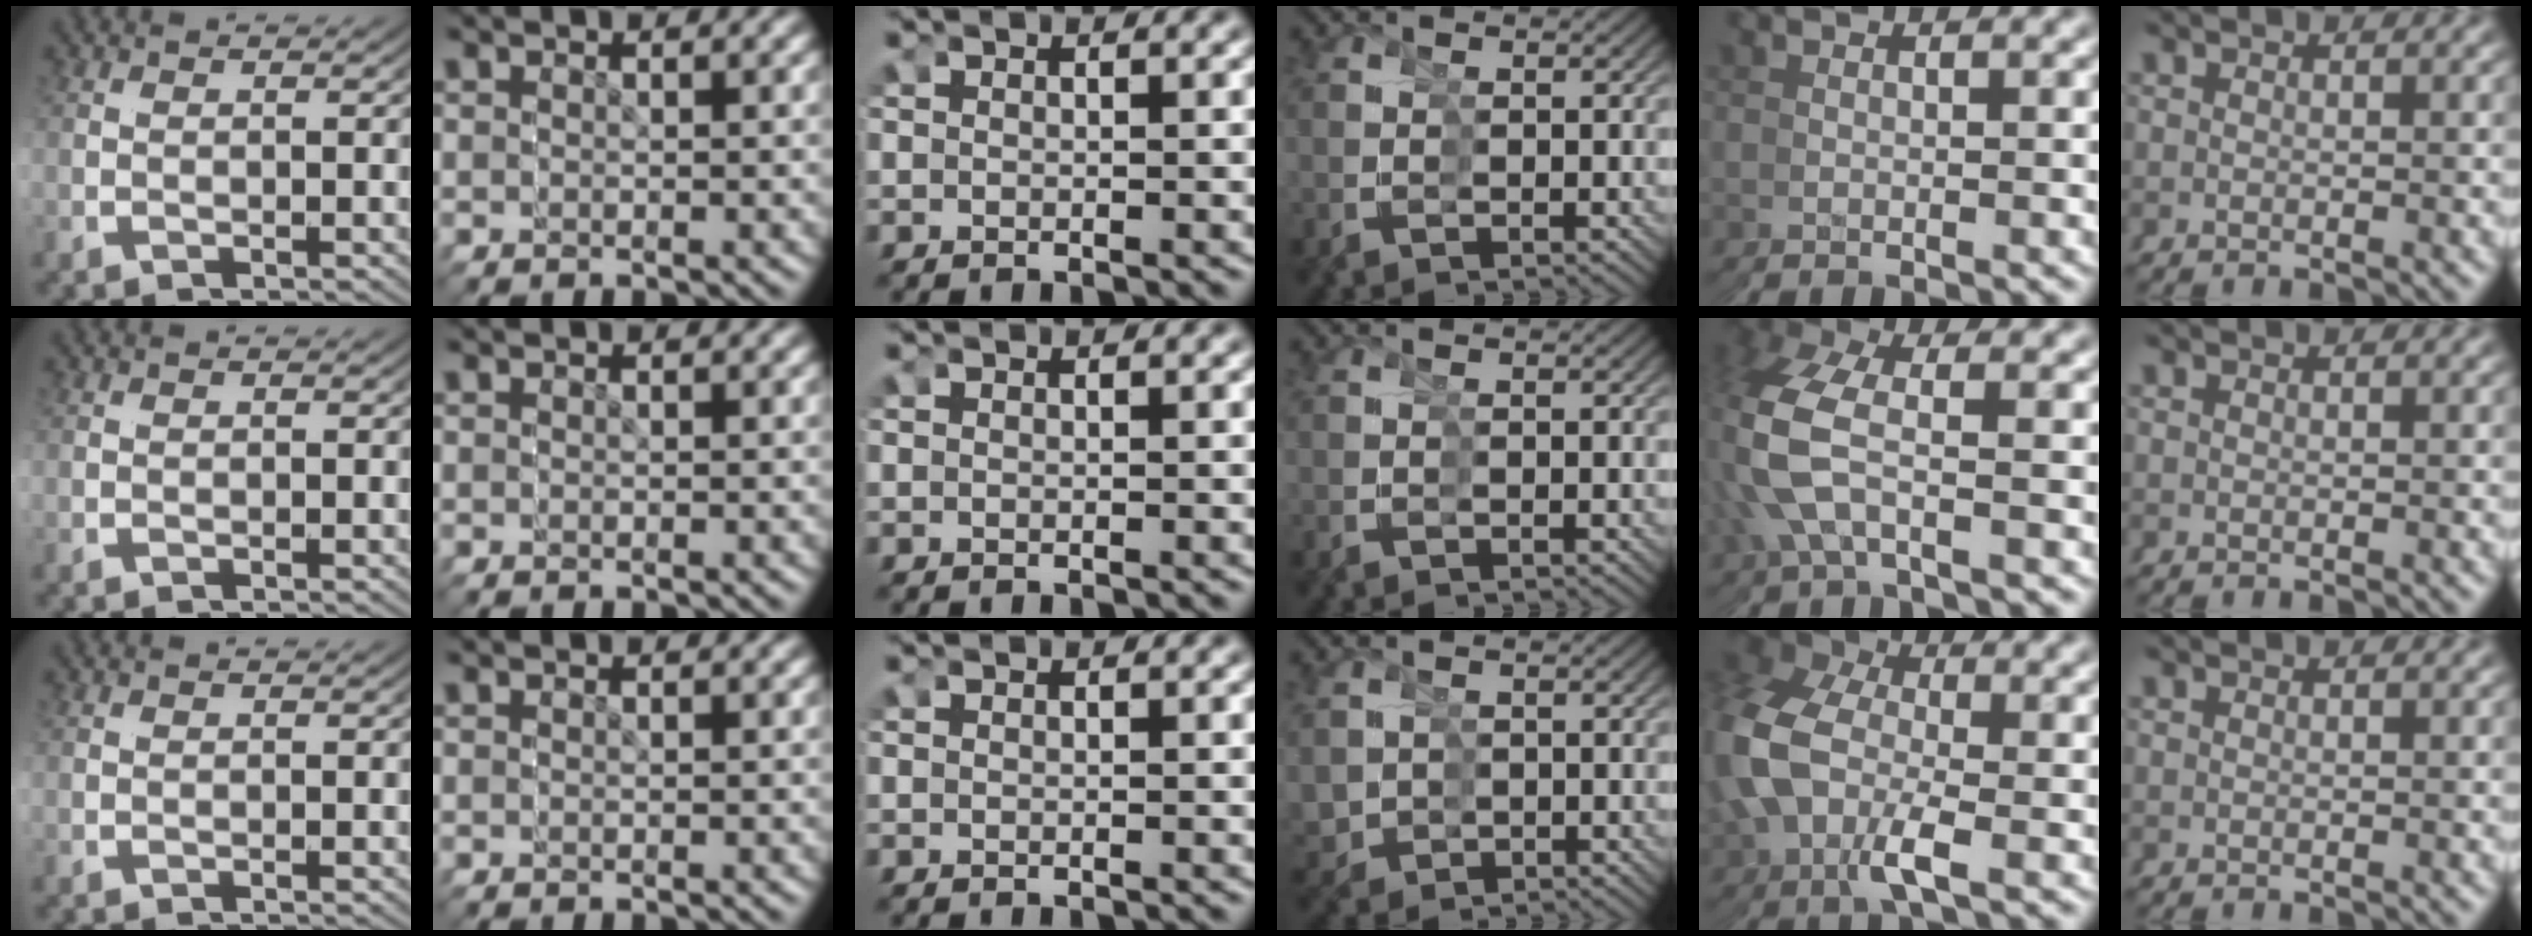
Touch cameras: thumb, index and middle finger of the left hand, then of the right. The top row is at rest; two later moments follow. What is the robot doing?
{"motion": "grasp_and_lifting", "object": "straw"}